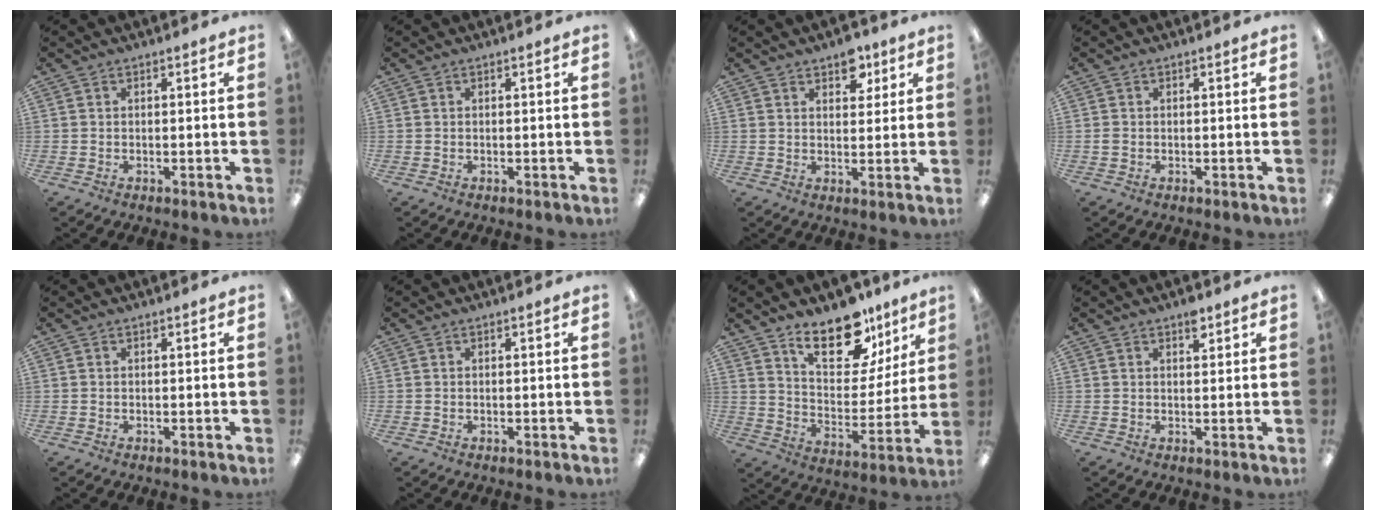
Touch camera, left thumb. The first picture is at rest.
{"total": 0.0}
{"total": 6.0, "force": [4.1, 3.4, 2.8], "torque": [-0.018, -0.018, 0.067]}
{"total": 0.6, "force": [-0.1, 0.6, 0.3], "torque": [-0.006, 0.003, -0.003]}
{"total": 0.0}
{"total": 0.0}
{"total": 17.7, "force": [12.4, 8.3, 9.4], "torque": [-0.132, -0.080, 0.216]}
{"total": 6.1, "force": [4.4, 3.1, 3.1], "torque": [-0.021, -0.025, 0.071]}